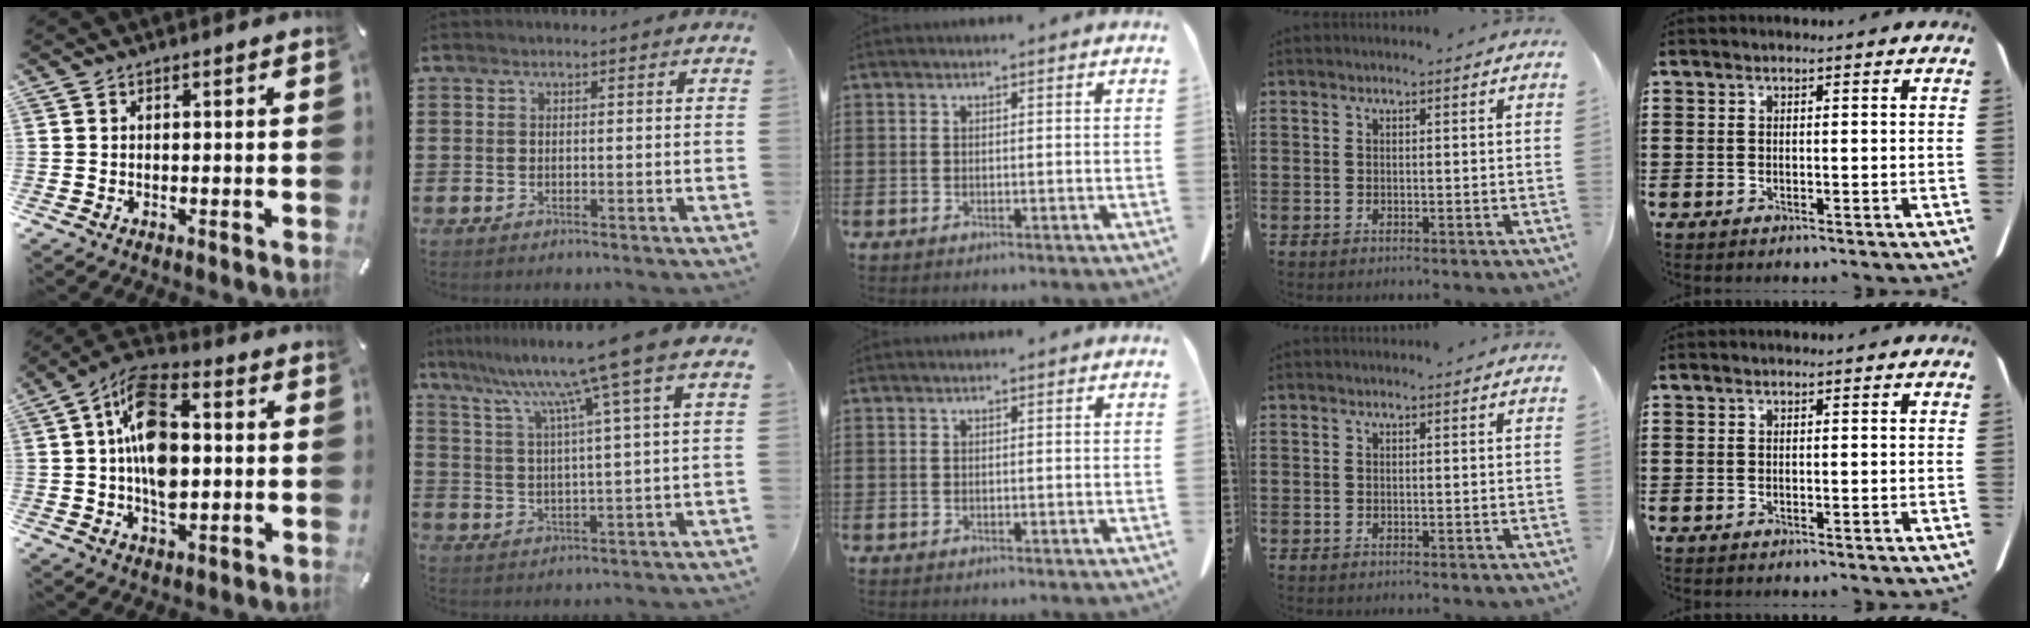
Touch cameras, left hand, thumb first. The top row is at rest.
{"thumb": {"total": 14.6, "force": [0.8, 9.1, 11.4], "torque": [-0.215, 0.006, 0.014]}, "index": {"total": 10.7, "force": [7.5, -2.2, 7.2], "torque": [-0.168, -0.040, 0.113]}}